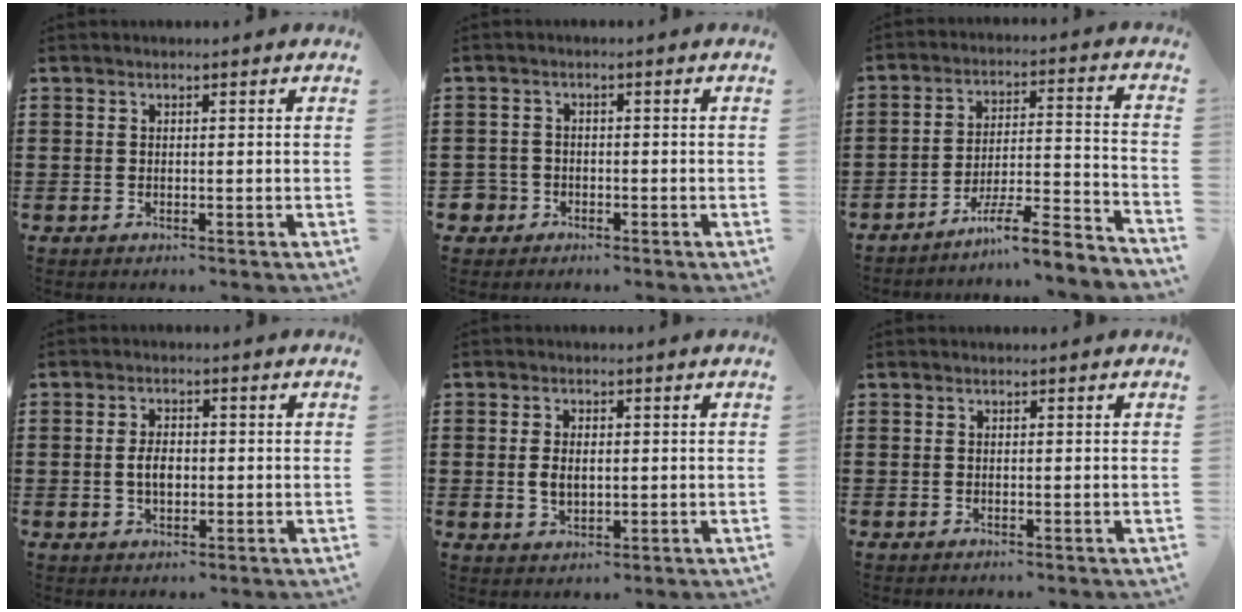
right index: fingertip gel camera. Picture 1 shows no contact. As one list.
[{"total": 2.6, "force": [-1.6, 2.0, 0.3], "torque": [-0.027, -0.005, -0.042]}, {"total": 7.6, "force": [-6.5, 0.4, 3.9], "torque": [-0.063, 0.001, -0.124]}, {"total": 3.4, "force": [-0.2, 2.0, 2.8], "torque": [-0.047, 0.001, -0.007]}, {"total": 3.2, "force": [0.1, 2.0, 2.5], "torque": [-0.052, 0.007, 0.001]}, {"total": 0.0}]